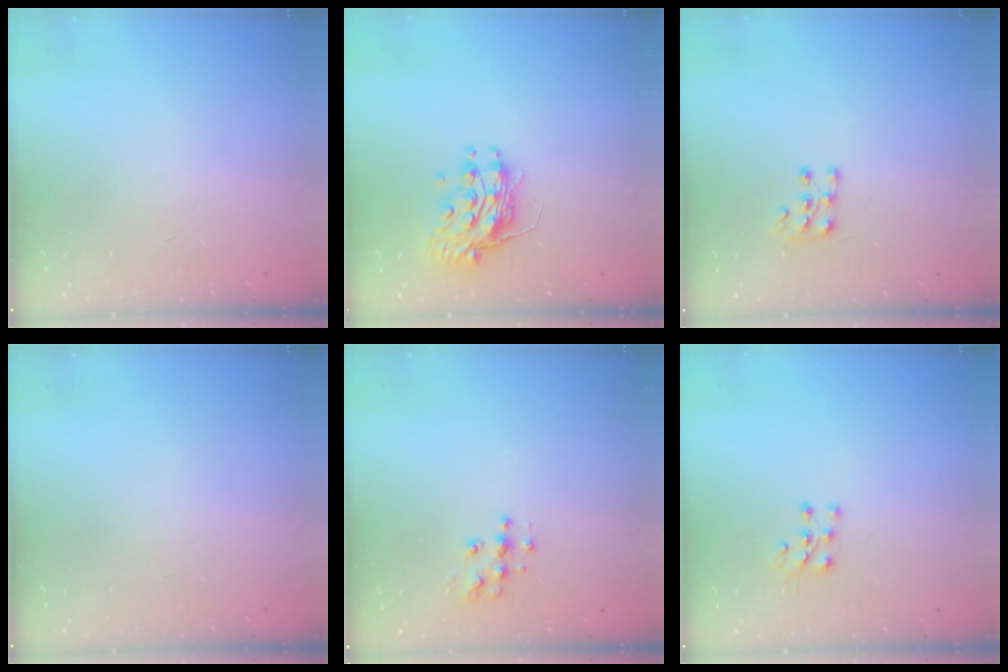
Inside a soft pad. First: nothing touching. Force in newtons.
{"total": 10.6, "press": 10.6, "slide": 0.7}
{"total": 6.3, "press": 6.1, "slide": 1.6}
{"total": 0.0}
{"total": 7.5, "press": 7.5, "slide": 0.3}
{"total": 6.0, "press": 6.0, "slide": 0.5}